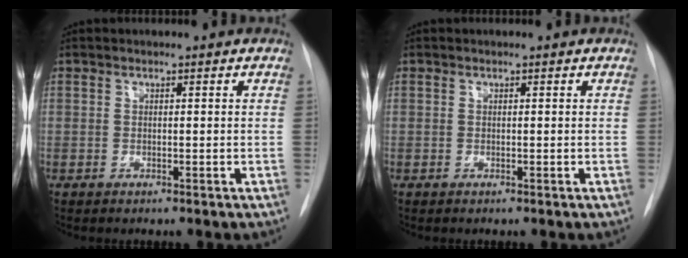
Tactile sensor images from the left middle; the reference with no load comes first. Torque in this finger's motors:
{"motor_torque": [0.11, -0.14, 0.04, 0.01]}